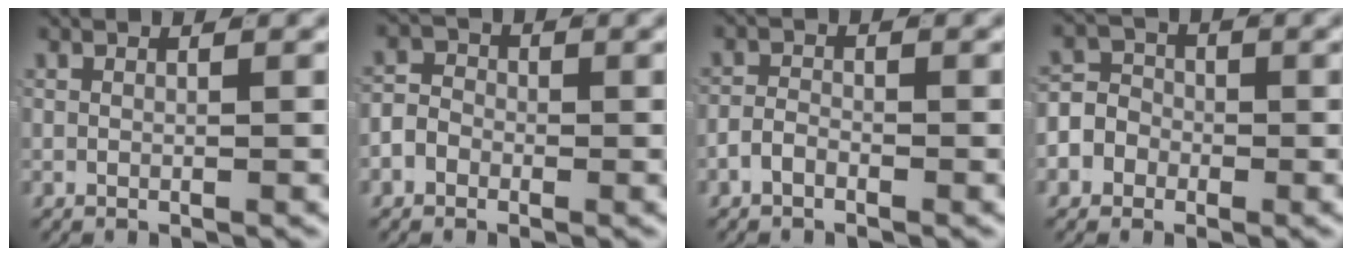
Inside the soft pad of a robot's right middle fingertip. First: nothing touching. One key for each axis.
{"total": 2.9, "fx": -1.1, "fy": 2.4, "fz": 1.2, "tx": -0.018, "ty": 0.000, "tz": -0.025}
{"total": 1.5, "fx": -1.1, "fy": 0.7, "fz": 0.7, "tx": -0.008, "ty": 0.003, "tz": -0.024}
{"total": 6.2, "fx": -1.4, "fy": 5.6, "fz": 2.1, "tx": -0.040, "ty": -0.005, "tz": -0.033}